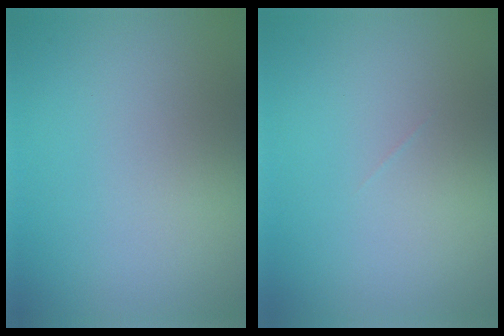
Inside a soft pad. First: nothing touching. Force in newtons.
{"total": 0.0}